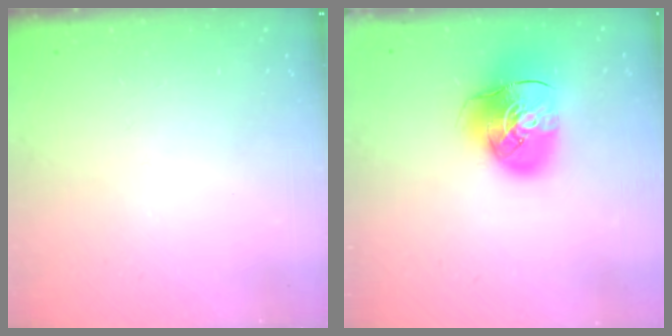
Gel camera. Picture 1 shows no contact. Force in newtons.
{"total": 12.8, "press": 12.7, "slide": 2.0}